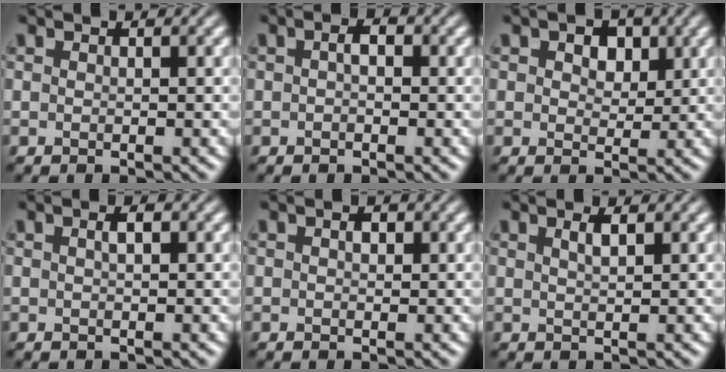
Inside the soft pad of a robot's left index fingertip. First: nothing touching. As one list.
[{"total": 1.3, "force": [0.1, 0.7, 1.1], "torque": [-0.019, 0.003, -0.002]}, {"total": 3.6, "force": [1.5, 2.4, 2.3], "torque": [-0.029, 0.004, 0.009]}, {"total": 1.0, "force": [0.2, 0.4, 0.9], "torque": [-0.017, 0.003, 0.005]}, {"total": 1.0, "force": [0.2, 0.7, 0.7], "torque": [-0.010, 0.001, 0.001]}, {"total": 1.3, "force": [0.7, 0.3, 1.0], "torque": [-0.018, 0.004, 0.012]}]